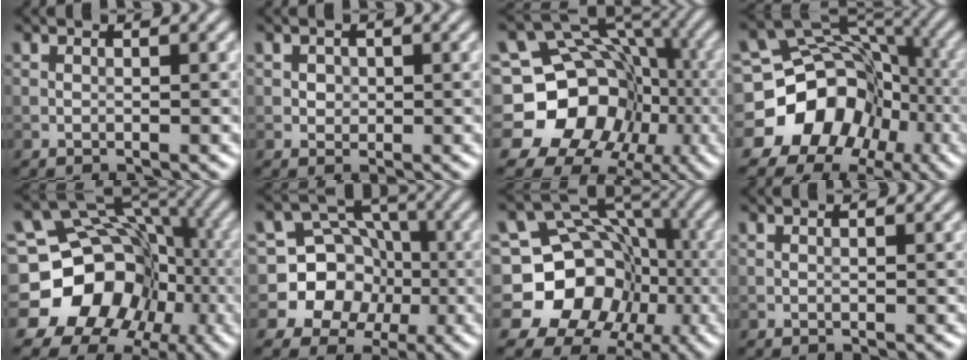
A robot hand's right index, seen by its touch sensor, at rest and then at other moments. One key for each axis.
{"total": 1.0, "fx": 0.2, "fy": 0.9, "fz": 0.3, "tx": -0.002, "ty": -0.002, "tz": 0.005}
{"total": 17.6, "fx": -4.4, "fy": 15.6, "fz": 6.8, "tx": -0.126, "ty": 0.006, "tz": -0.079}
{"total": 11.5, "fx": -4.8, "fy": 9.5, "fz": 4.5, "tx": -0.076, "ty": 0.015, "tz": -0.101}
{"total": 15.9, "fx": -4.5, "fy": 13.8, "fz": 6.5, "tx": -0.112, "ty": 0.002, "tz": -0.094}
{"total": 8.3, "fx": -2.0, "fy": 7.8, "fz": 2.1, "tx": -0.020, "ty": 0.020, "tz": -0.063}
{"total": 15.7, "fx": -4.0, "fy": 14.1, "fz": 5.6, "tx": -0.103, "ty": 0.005, "tz": -0.080}
{"total": 0.0}